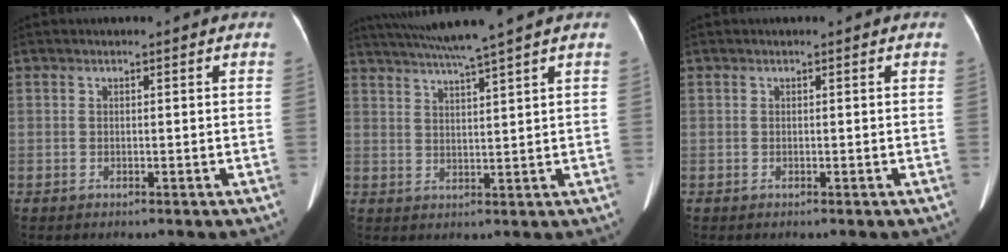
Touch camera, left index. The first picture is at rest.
{"total": 9.0, "force": [7.6, -2.0, 4.3], "torque": [-0.074, 0.009, 0.121]}
{"total": 0.0}